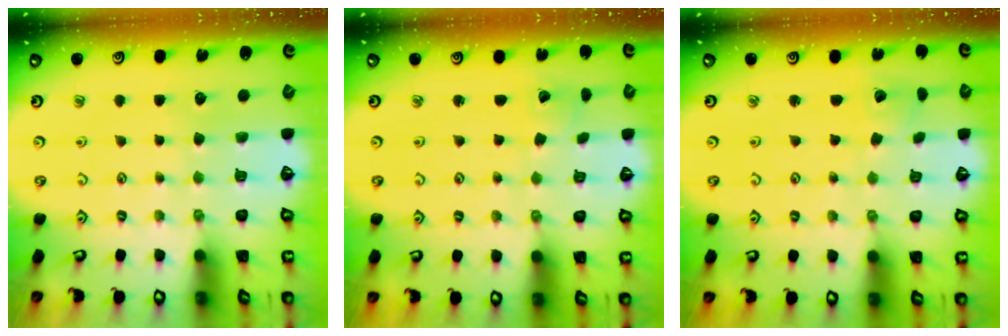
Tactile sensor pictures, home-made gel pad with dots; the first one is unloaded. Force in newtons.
{"total": 2.4, "press": 2.4, "slide": 0.1}
{"total": 2.0, "press": 2.0, "slide": 0.1}